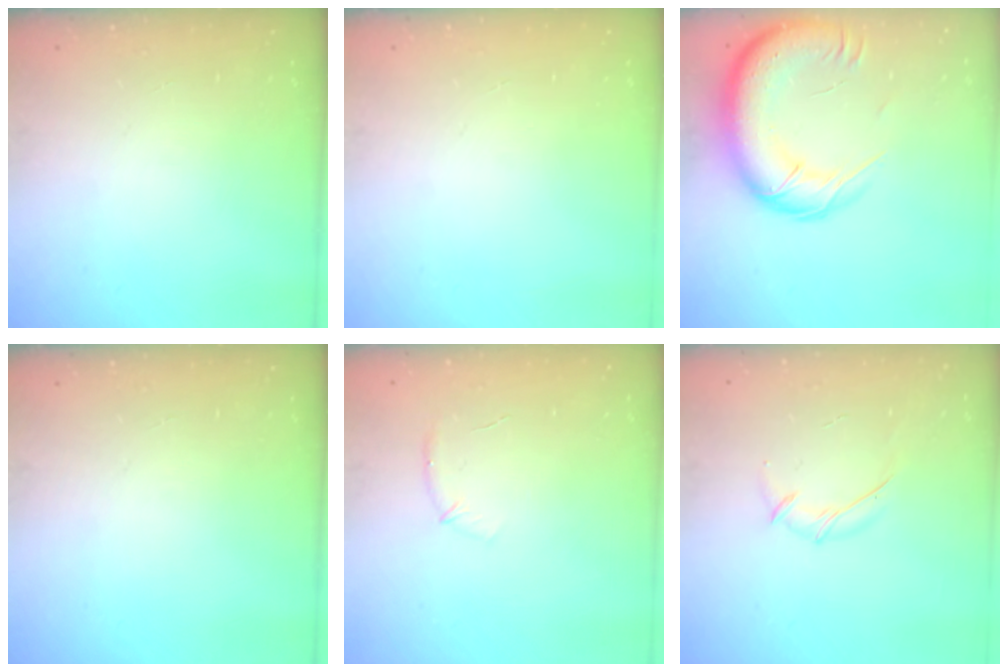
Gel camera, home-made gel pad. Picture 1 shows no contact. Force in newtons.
{"total": 0.0}
{"total": 22.3, "press": 21.7, "slide": 5.0}
{"total": 0.0}
{"total": 6.8, "press": 6.6, "slide": 1.8}
{"total": 6.1, "press": 6.0, "slide": 1.1}